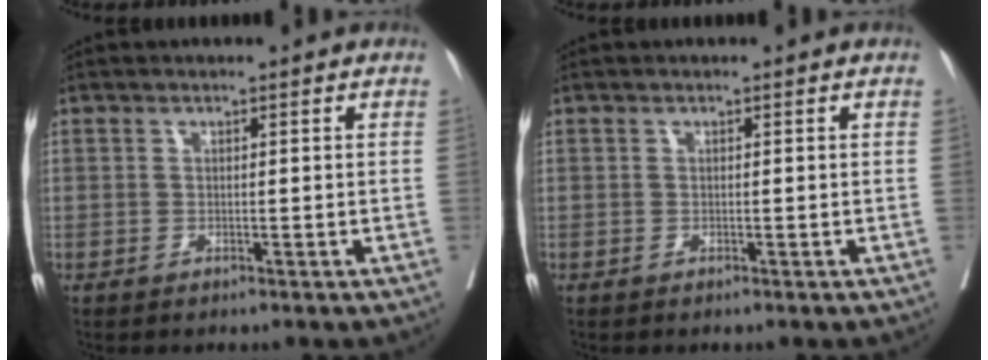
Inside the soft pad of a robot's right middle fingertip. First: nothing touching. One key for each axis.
{"total": 0.0}